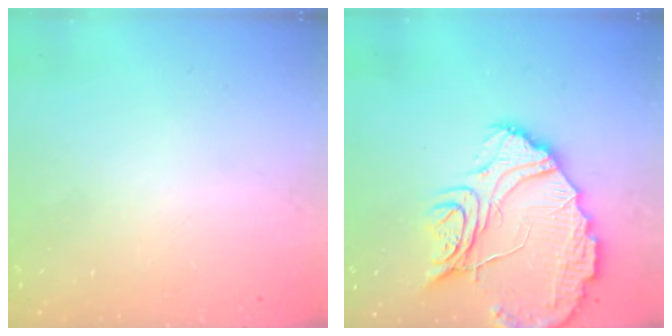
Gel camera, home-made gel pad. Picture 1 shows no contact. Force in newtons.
{"total": 15.2, "press": 15.1, "slide": 1.6}